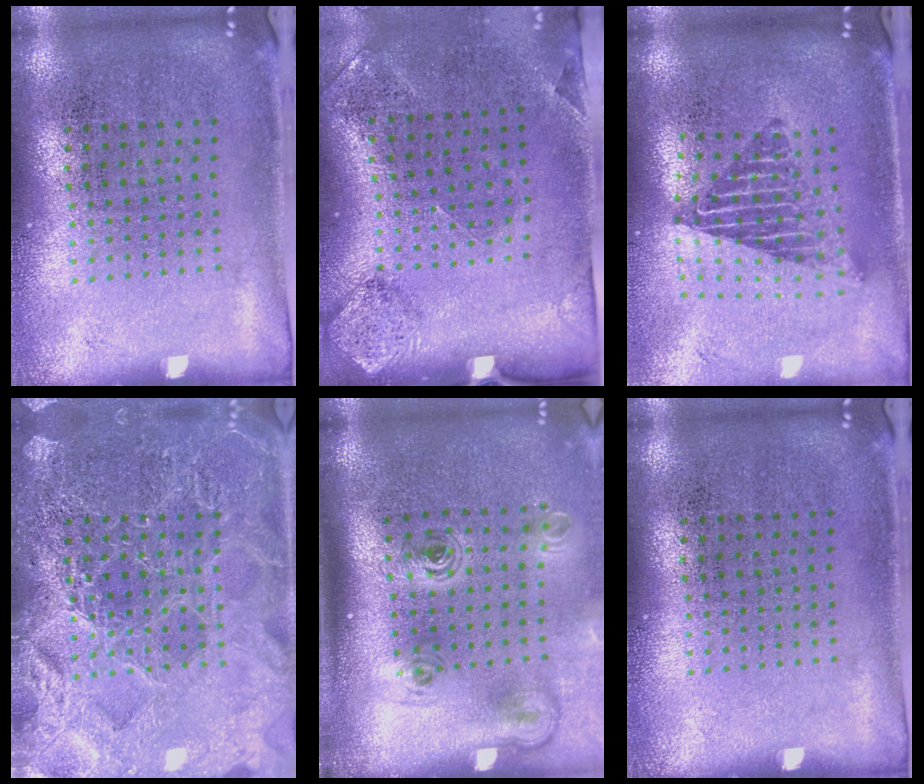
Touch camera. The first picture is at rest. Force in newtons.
{"total": 1.7, "press": 1.3, "slide": 1.2}
{"total": 2.1, "press": 1.5, "slide": 1.4}
{"total": 6.4, "press": 6.4, "slide": 0.8}
{"total": 2.3, "press": 1.4, "slide": 1.8}
{"total": 0.0}